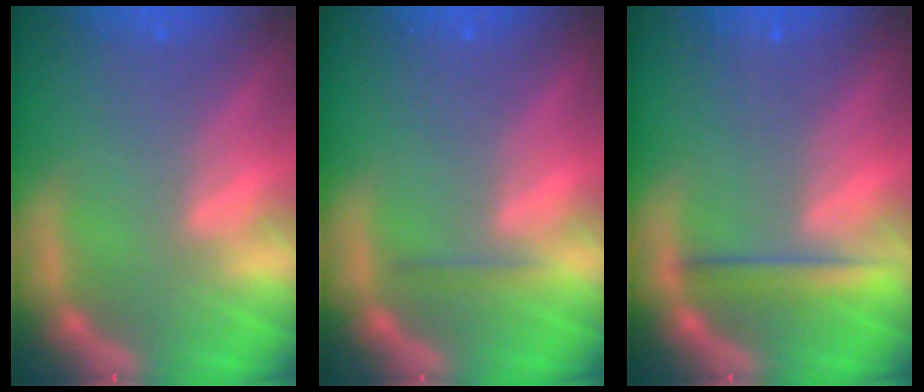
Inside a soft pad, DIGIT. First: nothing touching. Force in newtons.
{"total": 0.9}
{"total": 2.5}